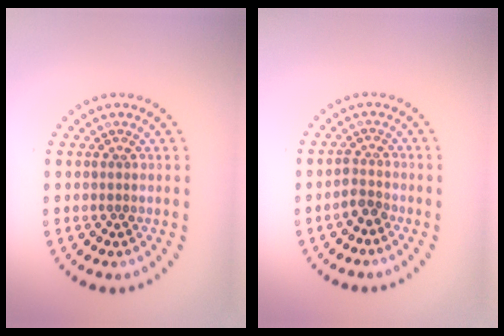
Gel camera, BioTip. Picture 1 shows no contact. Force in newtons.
{"total": 1.6, "press": 1.2, "slide": 1.1}